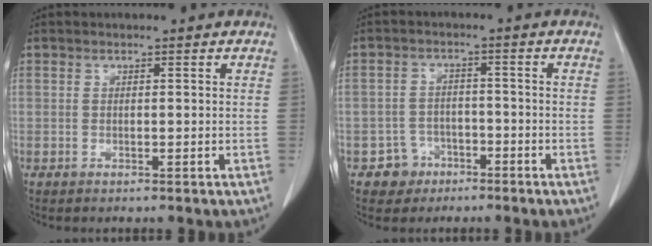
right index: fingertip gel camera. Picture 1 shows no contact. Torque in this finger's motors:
{"motor_torque": [-0.07, -0.22, -0.32, -0.15]}